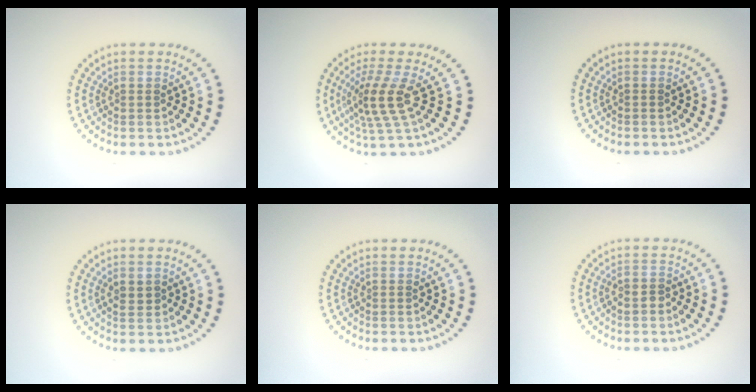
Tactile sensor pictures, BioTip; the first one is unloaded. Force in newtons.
{"total": 3.7, "press": 2.7, "slide": 2.5}
{"total": 0.0}
{"total": 0.7, "press": 0.7, "slide": 0.3}
{"total": 0.0}
{"total": 1.0, "press": 0.7, "slide": 0.7}